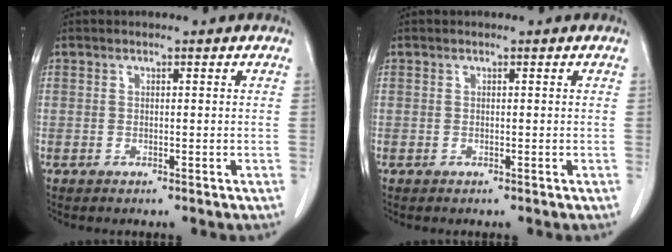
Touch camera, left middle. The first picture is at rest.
{"total": 0.0}